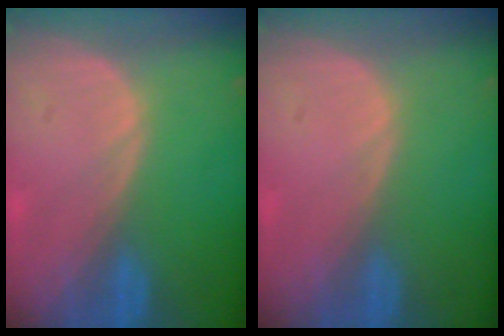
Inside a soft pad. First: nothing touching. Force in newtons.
{"total": 0.0}